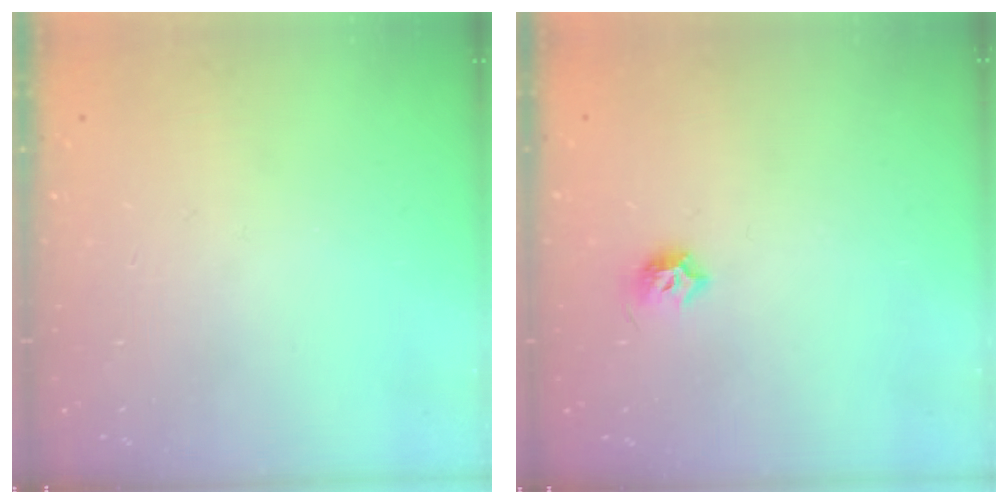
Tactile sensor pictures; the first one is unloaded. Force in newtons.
{"total": 5.9, "press": 5.8, "slide": 0.9}